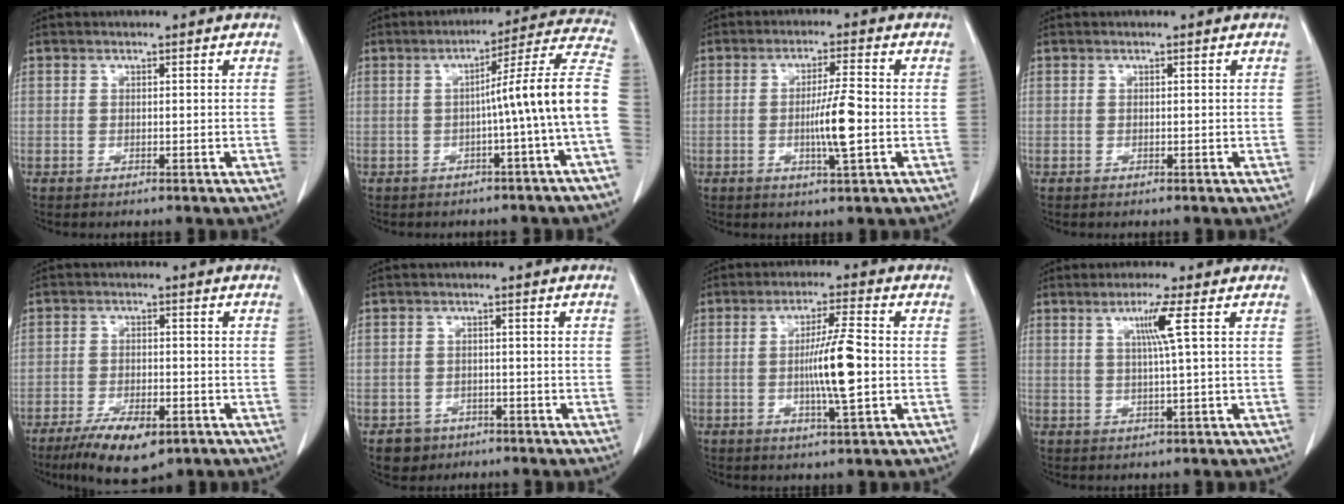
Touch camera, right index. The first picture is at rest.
{"total": 12.0, "force": [-1.9, -2.3, 11.6], "torque": [-0.142, 0.028, -0.033]}
{"total": 6.3, "force": [-1.0, 0.0, 6.2], "torque": [-0.109, -0.006, -0.017]}
{"total": 0.0}
{"total": 9.0, "force": [-5.7, 3.1, 6.3], "torque": [-0.105, -0.011, -0.090]}
{"total": 3.6, "force": [-1.9, 3.0, 0.0], "torque": [0.005, 0.013, -0.026]}
{"total": 8.4, "force": [-0.8, 0.1, 8.4], "torque": [-0.147, -0.003, -0.016]}
{"total": 4.3, "force": [1.3, -1.1, 3.9], "torque": [-0.076, -0.002, 0.026]}